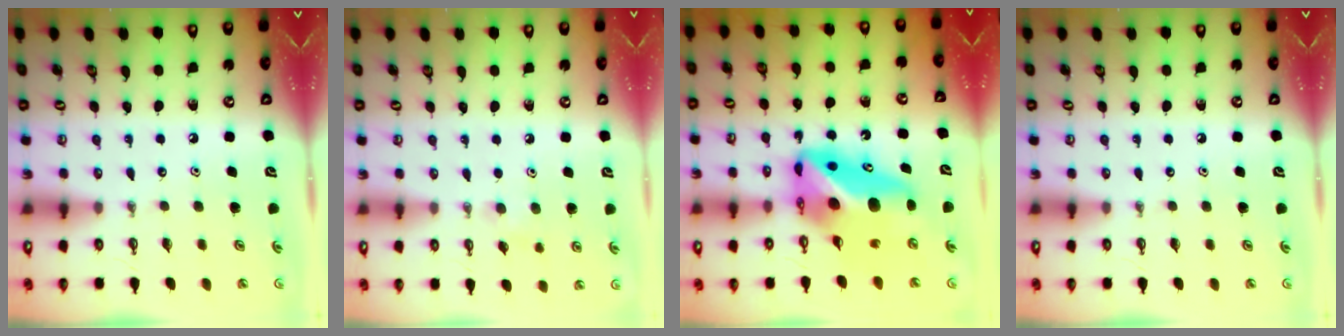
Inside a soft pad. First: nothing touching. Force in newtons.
{"total": 7.2, "press": 6.6, "slide": 3.0}
{"total": 15.5, "press": 15.2, "slide": 3.1}
{"total": 0.0}